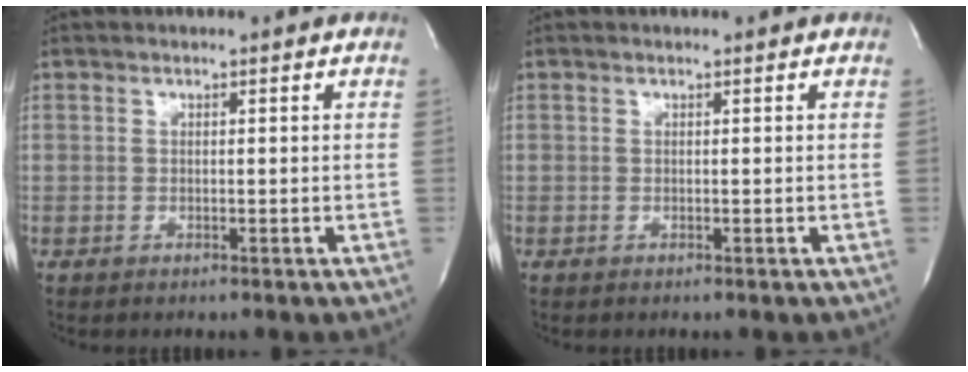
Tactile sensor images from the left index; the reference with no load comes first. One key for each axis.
{"total": 0.0}